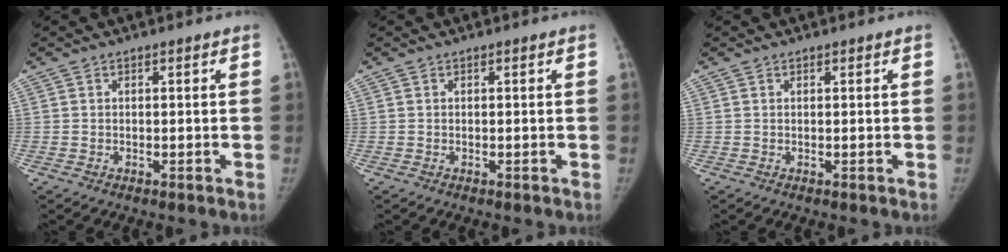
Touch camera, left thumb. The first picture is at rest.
{"total": 0.0}
{"total": 0.0}